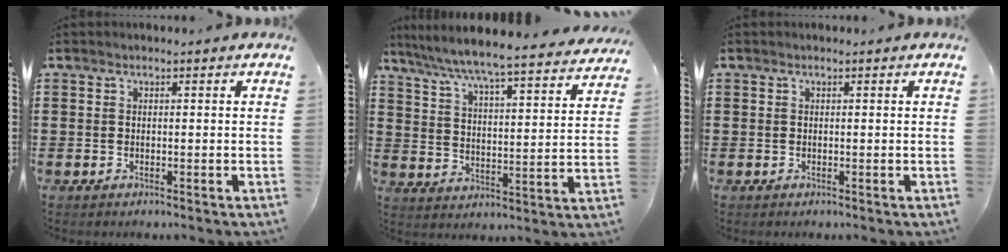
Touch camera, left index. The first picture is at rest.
{"total": 5.7, "force": [5.4, -0.7, 1.6], "torque": [-0.060, -0.047, 0.085]}
{"total": 0.0}